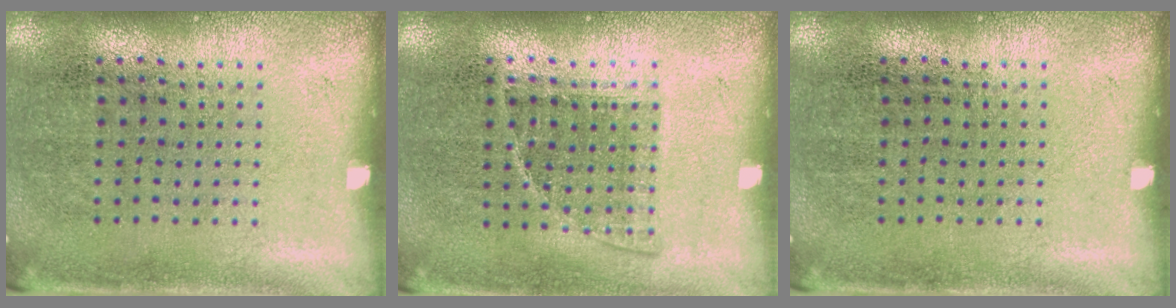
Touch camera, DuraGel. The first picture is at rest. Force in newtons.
{"total": 0.8, "press": 0.7, "slide": 0.4}
{"total": 0.0}